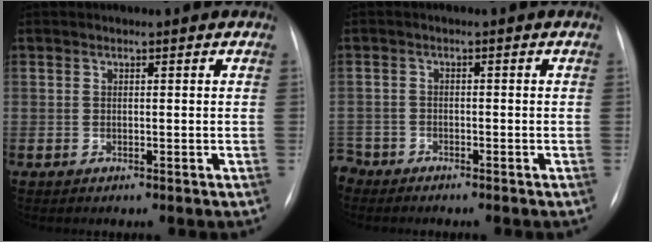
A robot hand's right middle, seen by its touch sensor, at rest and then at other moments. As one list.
[{"total": 3.3, "force": [-2.9, 1.5, -0.4], "torque": [0.009, 0.000, -0.060]}]